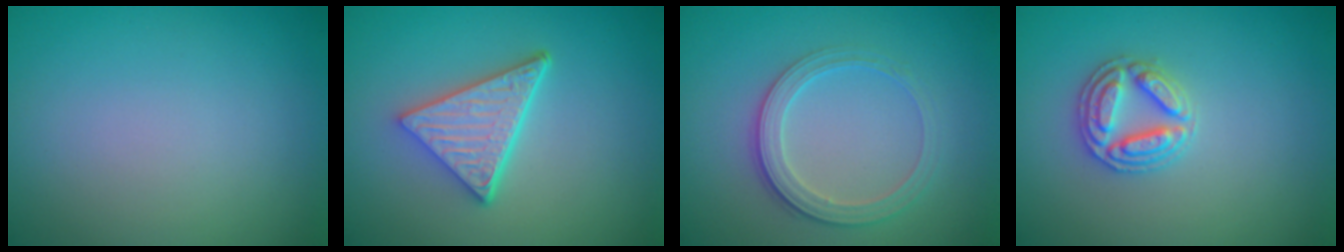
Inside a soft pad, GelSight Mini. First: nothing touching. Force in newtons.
{"total": 5.1, "press": 3.8, "slide": 3.5}
{"total": 2.8, "press": 2.6, "slide": 1.1}
{"total": 2.9, "press": 2.9, "slide": 0.2}